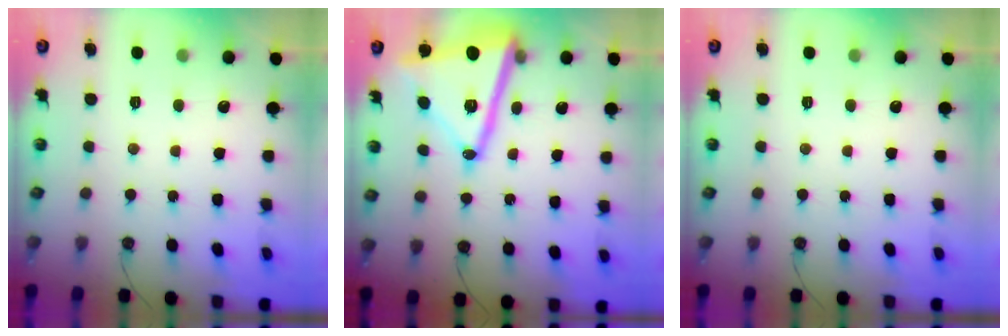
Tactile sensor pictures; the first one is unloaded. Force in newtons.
{"total": 20.2, "press": 20.1, "slide": 1.7}
{"total": 0.0}